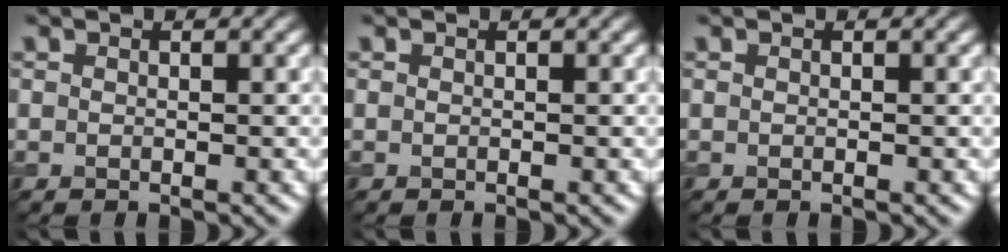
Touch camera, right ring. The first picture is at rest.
{"total": 0.0}
{"total": 0.0}